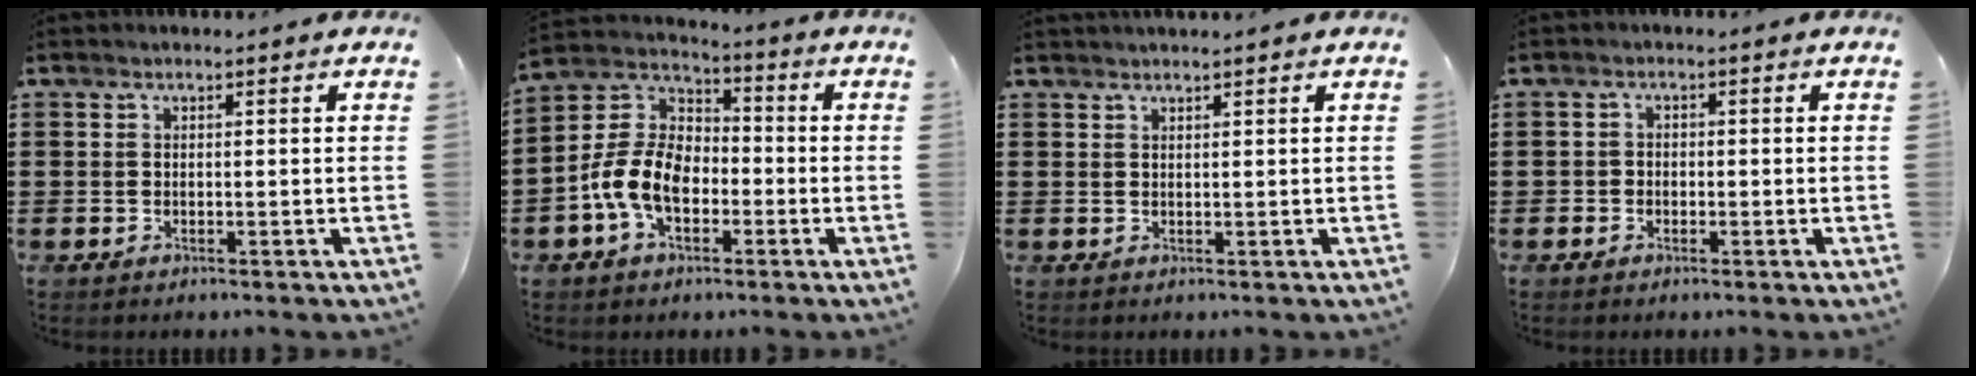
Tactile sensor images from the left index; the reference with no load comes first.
{"total": 9.1, "force": [-3.4, 5.7, 6.3], "torque": [-0.171, -0.002, -0.078]}
{"total": 1.0, "force": [0.9, -0.1, 0.3], "torque": [-0.006, -0.002, 0.019]}
{"total": 1.0, "force": [-0.5, 0.9, 0.1], "torque": [-0.005, 0.003, -0.013]}